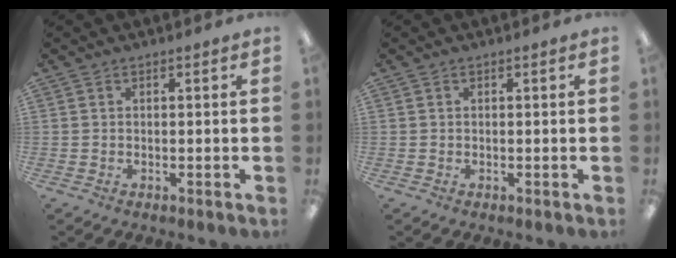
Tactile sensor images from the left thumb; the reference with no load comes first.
{"total": 0.0}